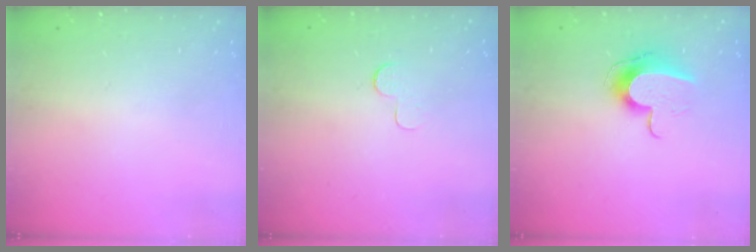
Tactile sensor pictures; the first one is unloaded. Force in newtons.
{"total": 3.7, "press": 3.7, "slide": 0.4}
{"total": 9.9, "press": 9.9, "slide": 0.4}